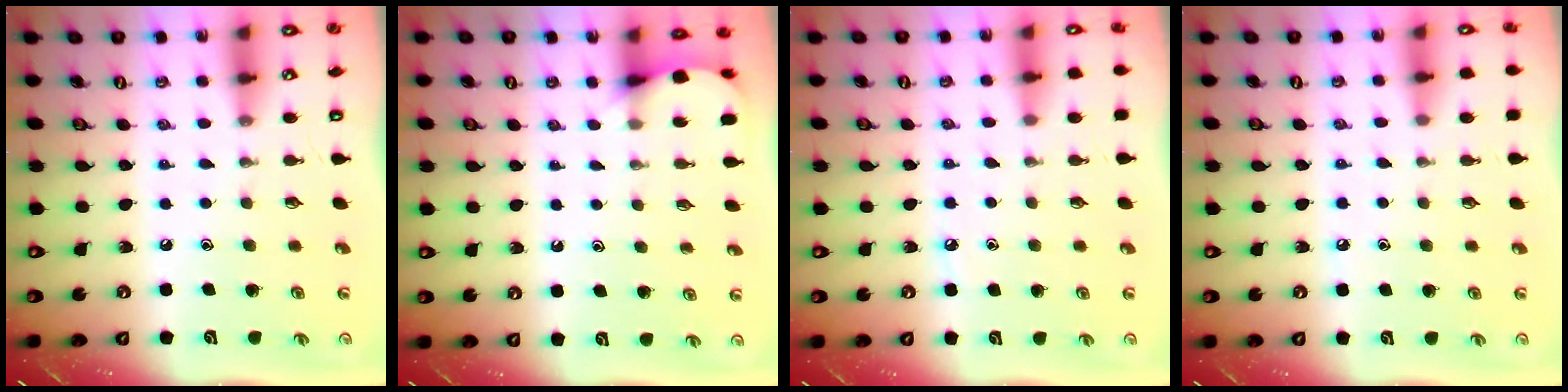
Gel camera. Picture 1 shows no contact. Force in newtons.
{"total": 5.0, "press": 5.0, "slide": 0.4}
{"total": 4.3, "press": 4.2, "slide": 0.6}
{"total": 3.7, "press": 3.7, "slide": 0.6}